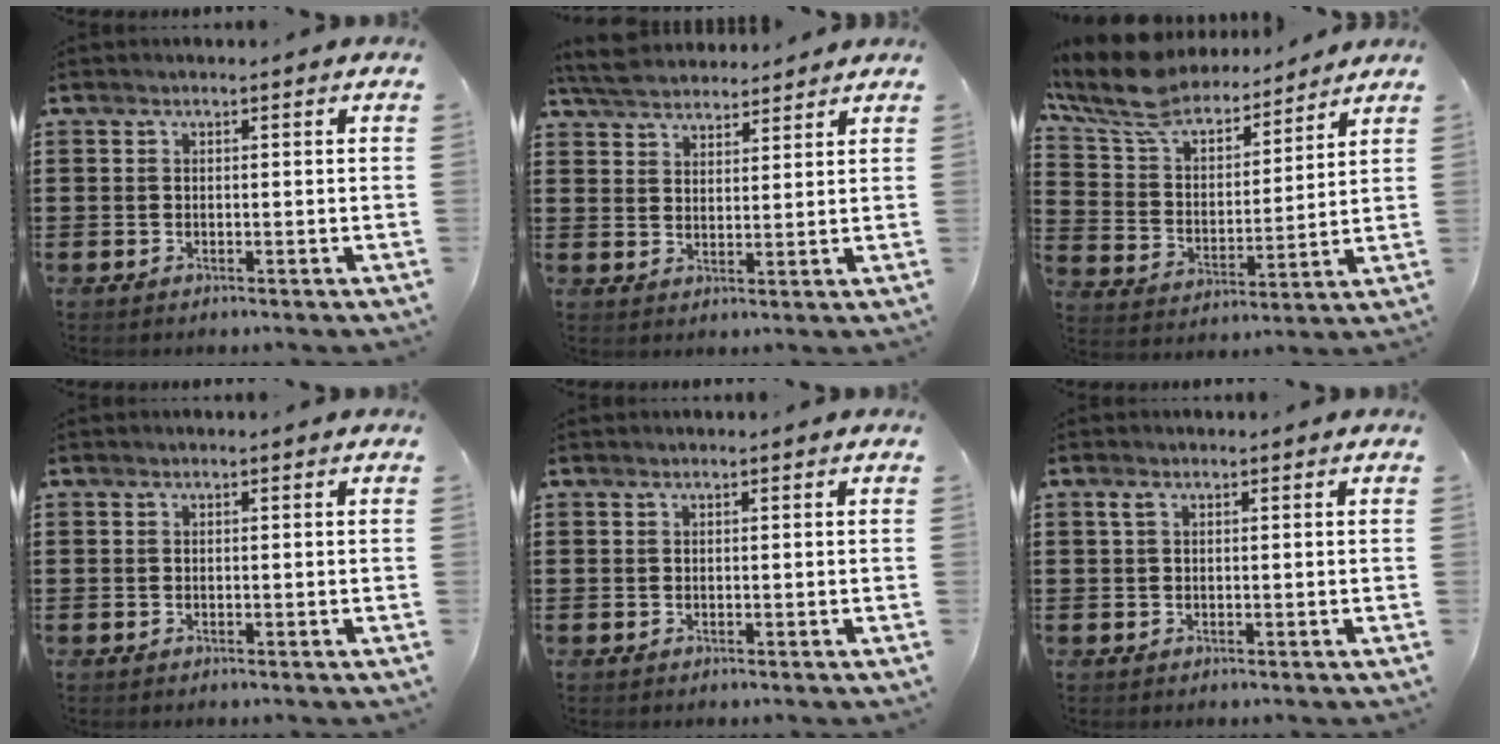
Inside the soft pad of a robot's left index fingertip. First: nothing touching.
{"total": 4.9, "force": [4.6, 1.4, 1.0], "torque": [-0.038, -0.008, 0.086]}
{"total": 9.6, "force": [8.5, 3.0, 3.4], "torque": [-0.107, -0.049, 0.151]}
{"total": 0.0}
{"total": 0.0}
{"total": 1.3, "force": [0.4, 0.6, 1.1], "torque": [-0.023, 0.005, 0.006]}